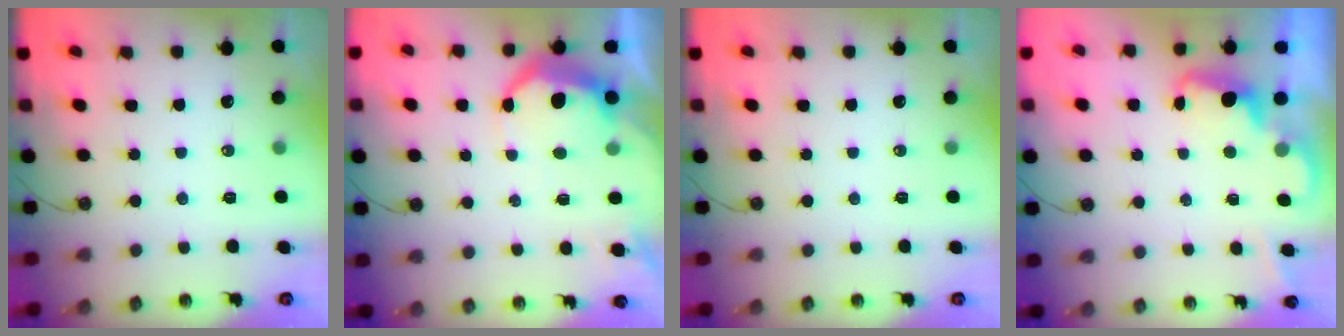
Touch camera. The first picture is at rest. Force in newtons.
{"total": 9.6, "press": 9.5, "slide": 0.7}
{"total": 0.0}
{"total": 2.3, "press": 2.3, "slide": 0.6}